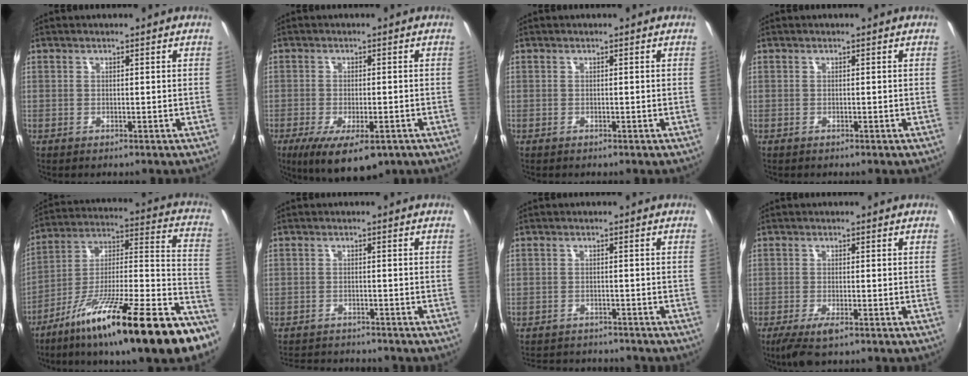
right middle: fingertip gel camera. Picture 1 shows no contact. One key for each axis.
{"total": 11.0, "fx": -6.3, "fy": 4.1, "fz": 8.0, "tx": -0.156, "ty": -0.039, "tz": -0.097}
{"total": 0.0}
{"total": 0.0}
{"total": 27.5, "fx": -16.6, "fy": 3.8, "fz": 21.6, "tx": -0.299, "ty": -0.023, "tz": -0.264}
{"total": 8.2, "fx": -7.6, "fy": 2.2, "fz": 2.2, "tx": -0.063, "ty": -0.007, "tz": -0.118}
{"total": 8.5, "fx": -7.8, "fy": 2.6, "fz": 2.2, "tx": -0.060, "ty": -0.007, "tz": -0.115}
{"total": 5.0, "fx": -3.3, "fy": 0.9, "fz": 3.7, "tx": -0.085, "ty": -0.019, "tz": -0.061}